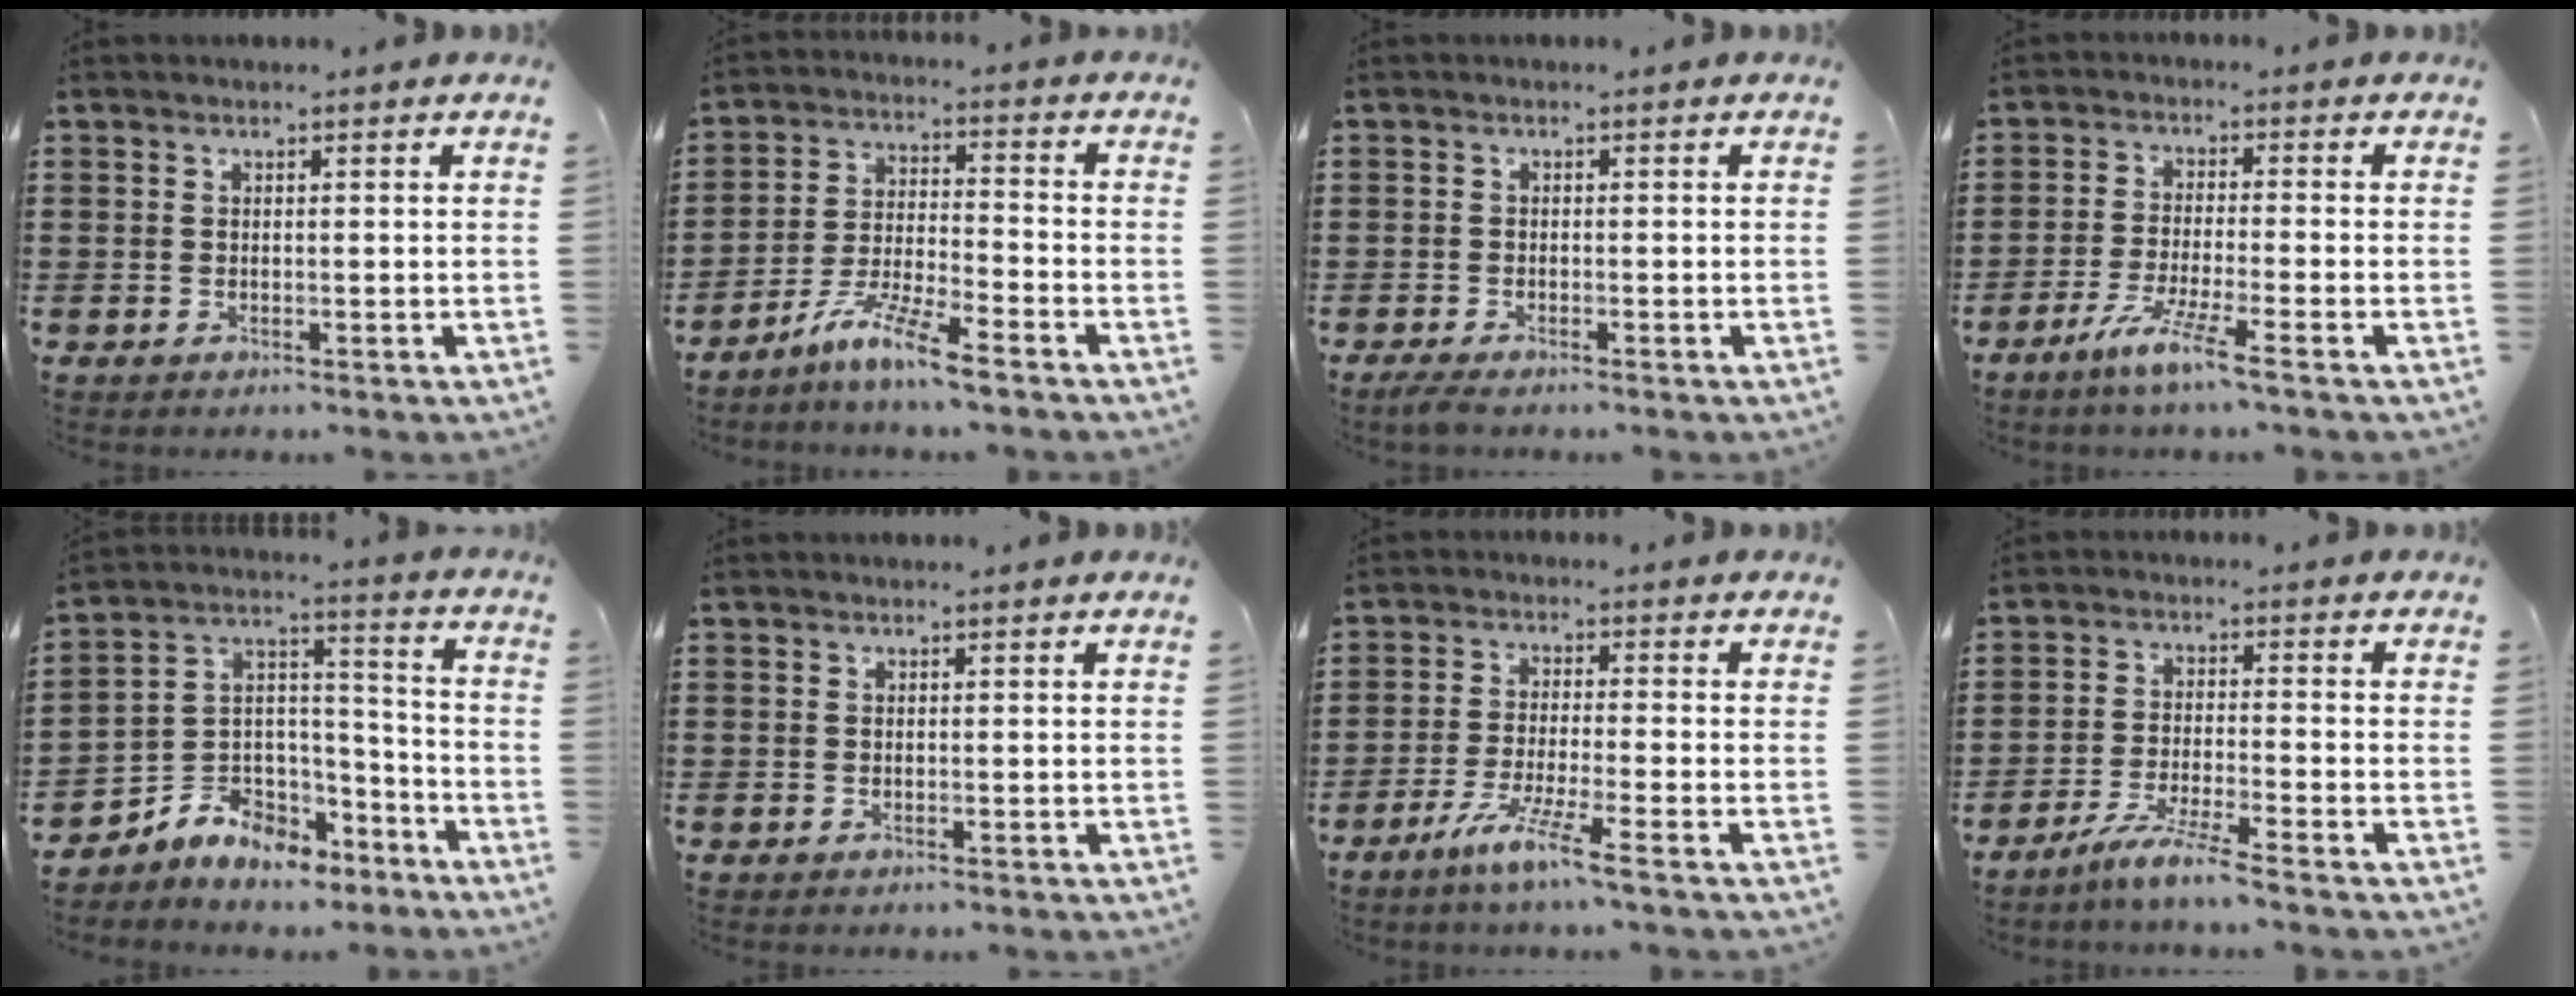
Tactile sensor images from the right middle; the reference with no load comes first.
{"total": 7.8, "force": [-6.3, 0.0, 4.5], "torque": [-0.098, -0.012, -0.121]}
{"total": 1.3, "force": [-1.0, 0.1, 0.7], "torque": [-0.020, -0.005, -0.021]}
{"total": 5.7, "force": [-4.2, -0.4, 3.9], "torque": [-0.083, -0.016, -0.078]}
{"total": 6.1, "force": [-5.5, 2.6, -0.7], "torque": [-0.003, 0.003, -0.109]}
{"total": 0.0}
{"total": 5.8, "force": [-4.3, -0.4, 3.9], "torque": [-0.083, -0.017, -0.081]}
{"total": 5.2, "force": [-4.4, -0.6, 2.7], "torque": [-0.064, -0.019, -0.083]}